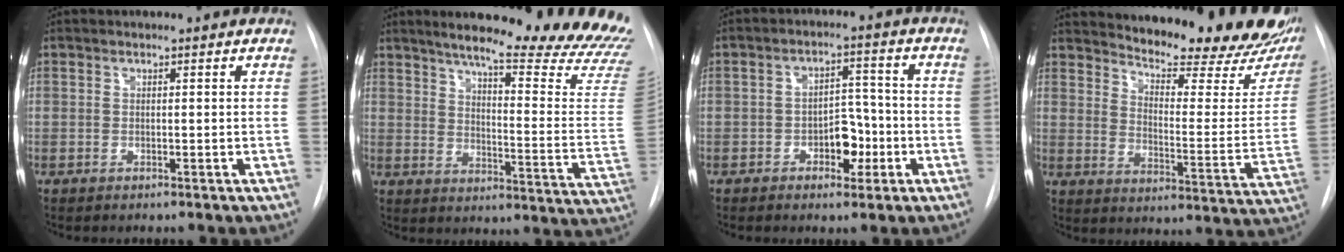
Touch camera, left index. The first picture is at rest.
{"total": 27.4, "force": [24.0, 2.2, 13.0], "torque": [-0.167, -0.111, 0.286]}
{"total": 5.6, "force": [-2.2, 3.3, 3.9], "torque": [-0.050, 0.014, -0.033]}
{"total": 25.0, "force": [21.8, 4.7, 11.2], "torque": [-0.166, -0.087, 0.266]}